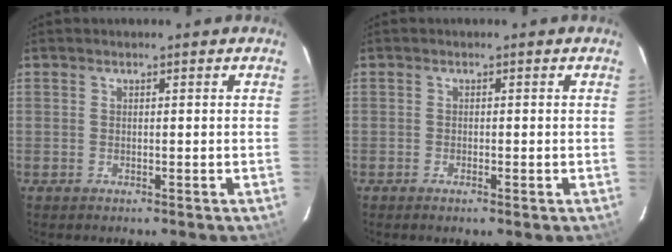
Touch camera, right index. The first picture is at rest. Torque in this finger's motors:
{"motor_torque": [0.95, -1.17, 0.29, 0.04]}